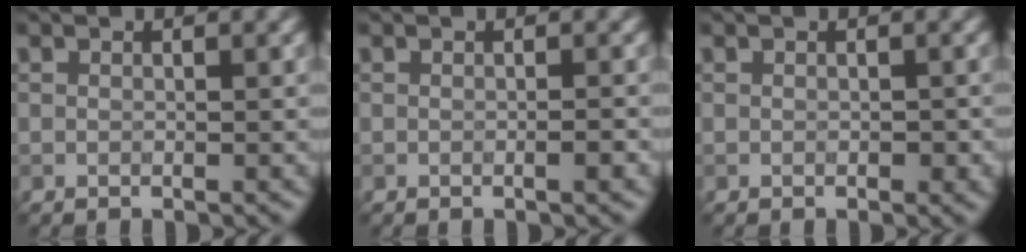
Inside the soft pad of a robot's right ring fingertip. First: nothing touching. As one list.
[{"total": 0.8, "force": [-0.3, 0.0, 0.7], "torque": [-0.011, 0.001, -0.005]}, {"total": 1.0, "force": [-0.1, 0.7, 0.7], "torque": [-0.009, -0.004, -0.001]}]